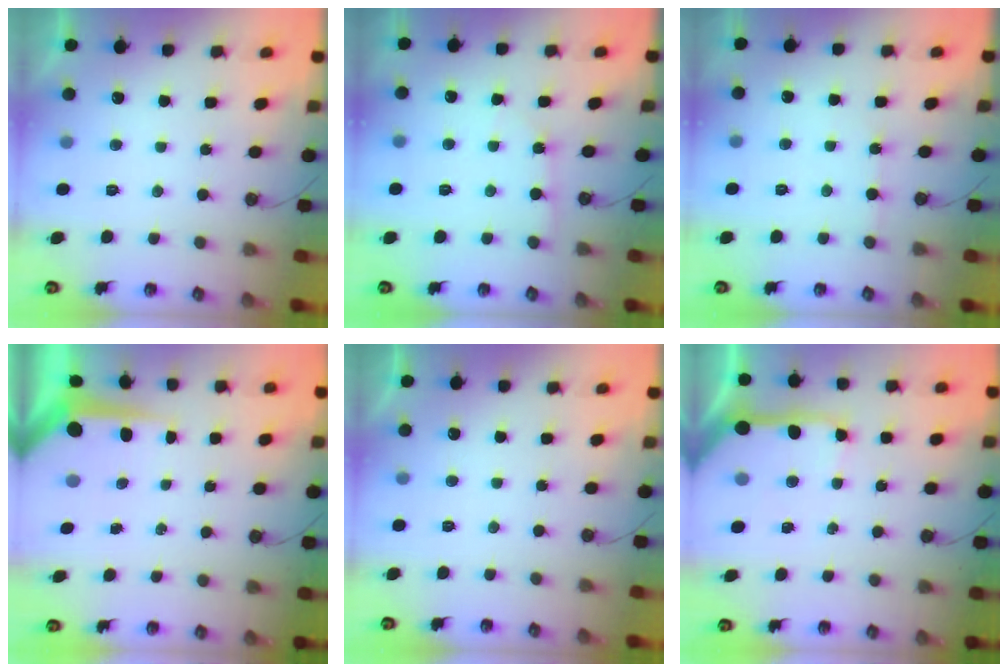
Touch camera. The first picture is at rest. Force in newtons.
{"total": 2.6, "press": 2.6, "slide": 0.3}
{"total": 2.4, "press": 2.4, "slide": 0.3}
{"total": 5.9, "press": 5.9, "slide": 0.4}
{"total": 0.0}
{"total": 11.5, "press": 11.5, "slide": 1.3}